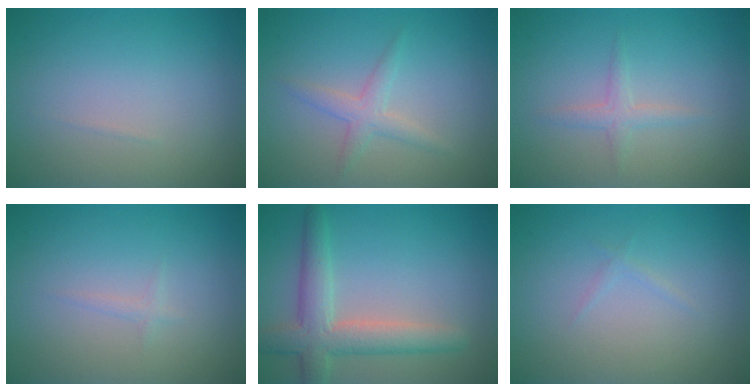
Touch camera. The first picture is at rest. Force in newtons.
{"total": 1.9, "press": 1.9, "slide": 0.0}
{"total": 1.9, "press": 1.9, "slide": 0.1}
{"total": 0.7, "press": 0.6, "slide": 0.1}
{"total": 4.9, "press": 4.9, "slide": 0.3}
{"total": 0.5, "press": 0.5, "slide": 0.1}